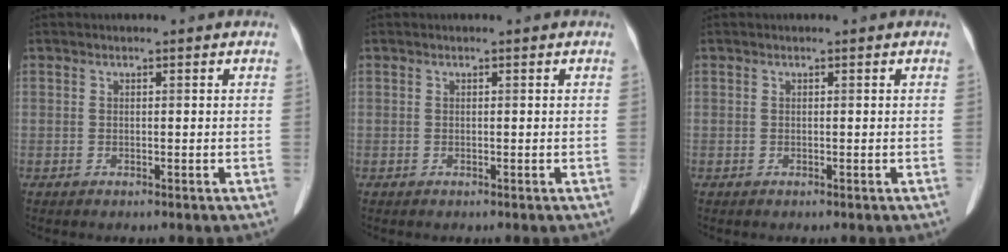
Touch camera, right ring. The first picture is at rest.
{"total": 0.0}
{"total": 0.0}